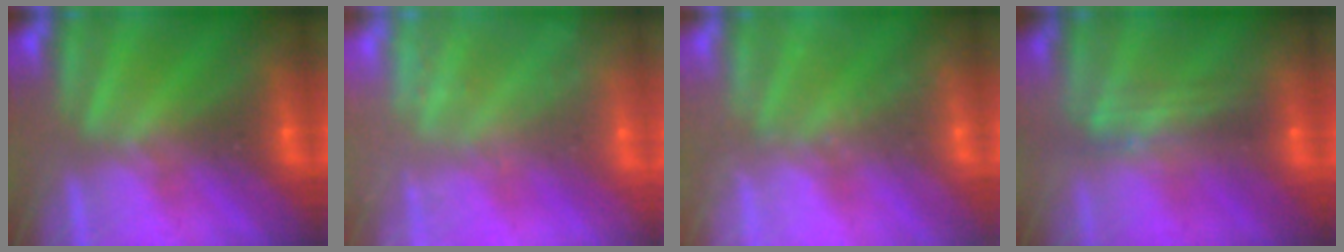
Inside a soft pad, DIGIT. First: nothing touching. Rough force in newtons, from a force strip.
{"total": 2.4}
{"total": 1.8}
{"total": 2.4}